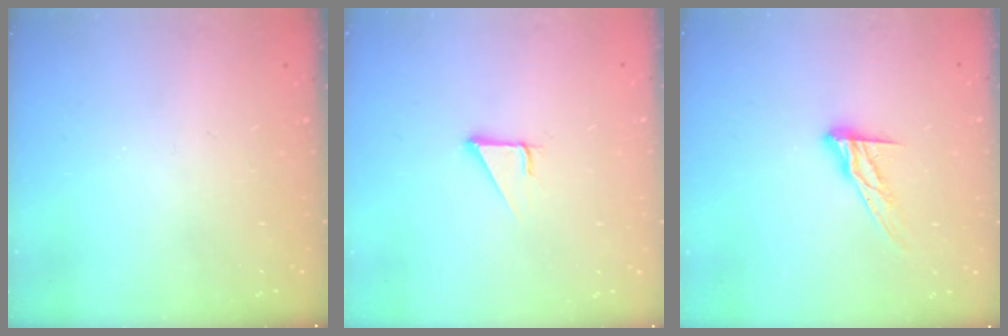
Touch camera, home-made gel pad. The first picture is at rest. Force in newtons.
{"total": 2.8, "press": 2.8, "slide": 0.1}
{"total": 9.5, "press": 9.5, "slide": 0.6}